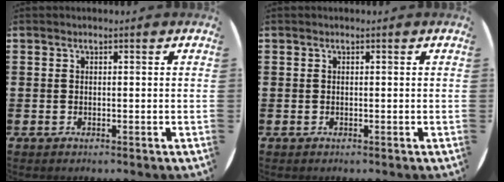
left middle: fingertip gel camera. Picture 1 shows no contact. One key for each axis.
{"total": 0.0}